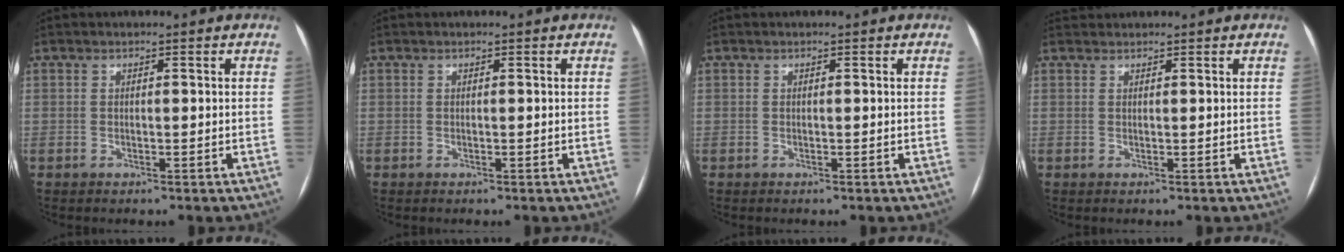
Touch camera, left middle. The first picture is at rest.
{"total": 0.0}
{"total": 0.0}
{"total": 1.1, "force": [1.1, 0.1, -0.2], "torque": [-0.004, 0.018, 0.025]}